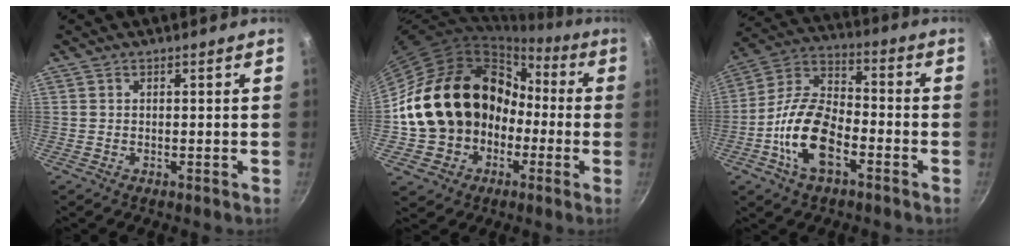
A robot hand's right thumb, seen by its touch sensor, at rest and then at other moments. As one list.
[{"total": 18.8, "force": [-1.3, 15.9, 10.0], "torque": [-0.132, 0.055, -0.004]}, {"total": 14.8, "force": [-5.5, 7.7, 11.4], "torque": [-0.203, 0.043, -0.119]}]